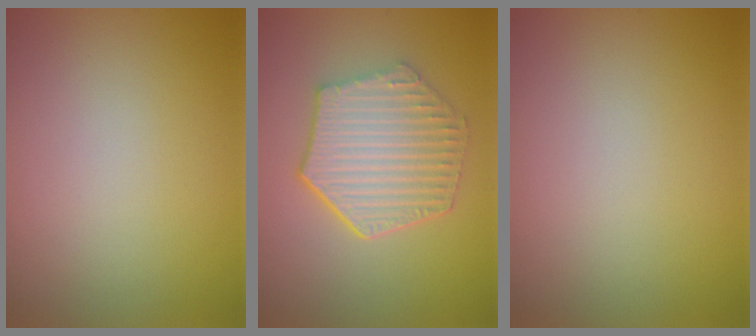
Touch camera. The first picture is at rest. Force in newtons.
{"total": 6.4, "press": 4.9, "slide": 4.2}
{"total": 0.0}